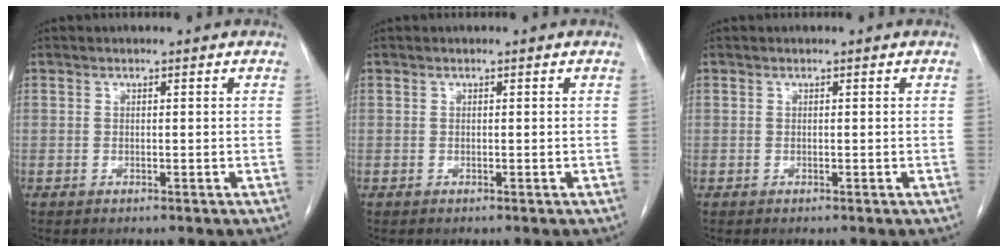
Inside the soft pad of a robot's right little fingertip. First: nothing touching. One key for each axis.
{"total": 0.0}
{"total": 0.0}